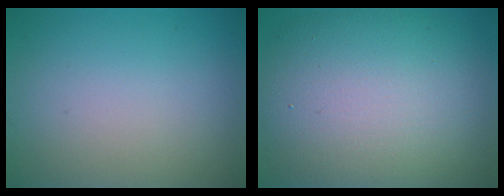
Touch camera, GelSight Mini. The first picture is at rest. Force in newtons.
{"total": 13.3, "press": 13.3, "slide": 0.1}